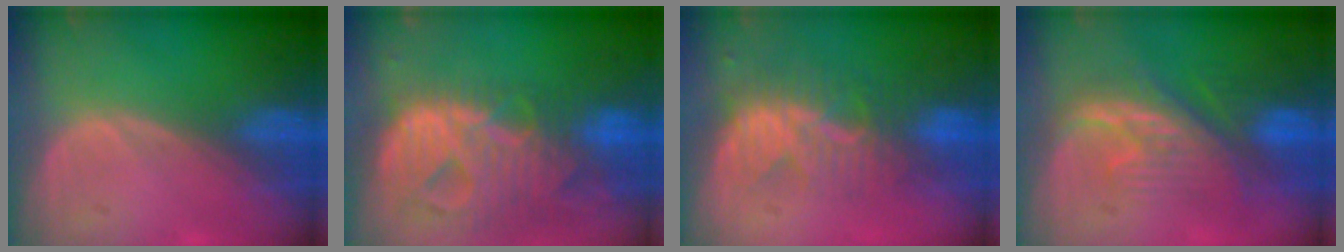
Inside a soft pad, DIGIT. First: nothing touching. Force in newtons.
{"total": 13.4, "press": 11.4, "slide": 7.0}
{"total": 8.6, "press": 7.8, "slide": 3.5}
{"total": 8.7, "press": 8.3, "slide": 2.6}